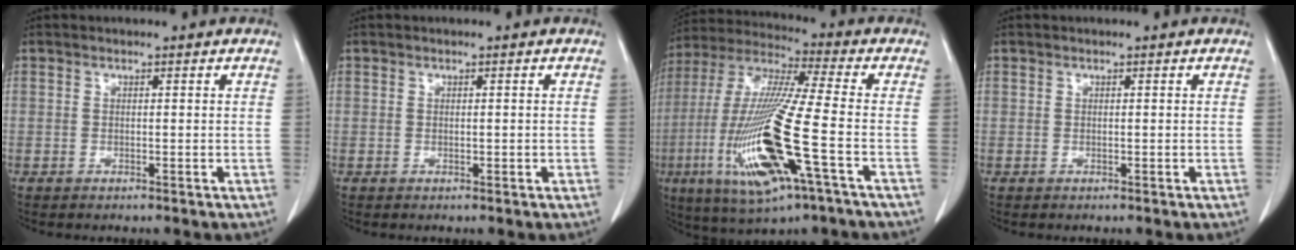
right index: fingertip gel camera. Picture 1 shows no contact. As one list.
[{"total": 0.5, "force": [-0.1, 0.4, 0.3], "torque": [-0.006, 0.001, -0.001]}, {"total": 20.1, "force": [-6.1, 1.3, 19.1], "torque": [-0.418, -0.030, -0.114]}, {"total": 0.0}]